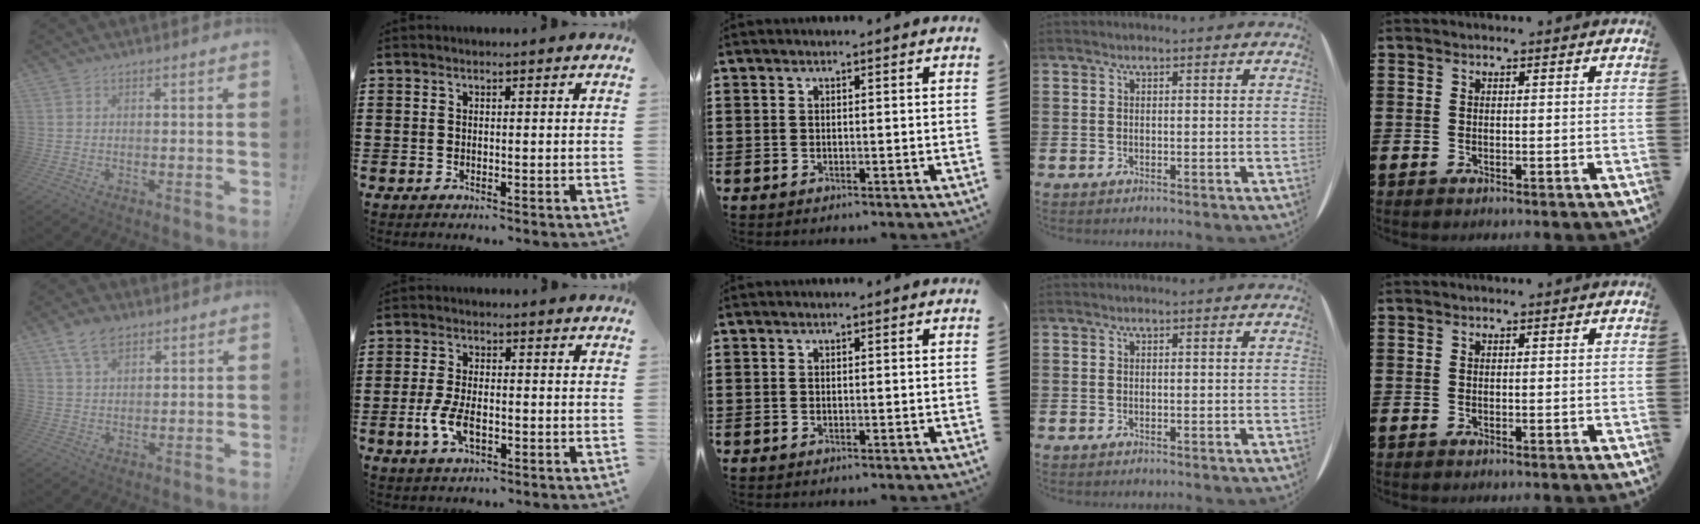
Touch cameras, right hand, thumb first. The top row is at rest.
{"thumb": {"total": 7.9, "force": [5.0, 4.4, 4.3], "torque": [-0.076, -0.015, 0.096]}, "index": {"total": 5.3, "force": [-1.6, 2.5, 4.4], "torque": [-0.104, -0.007, -0.031]}}